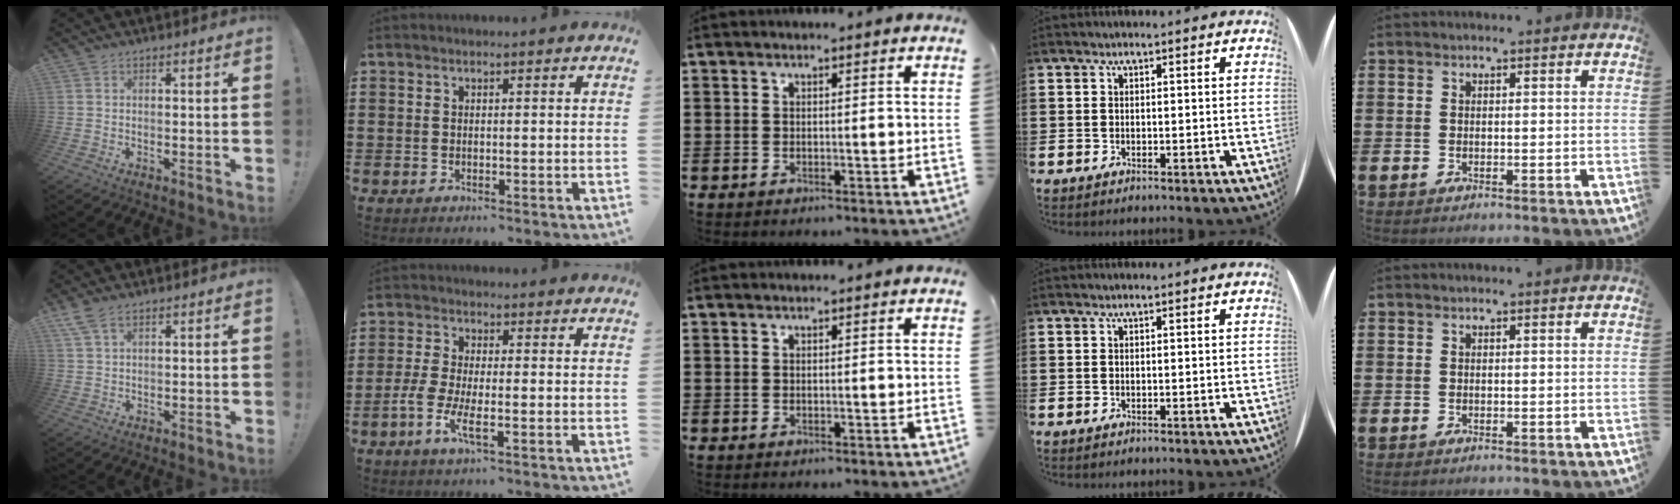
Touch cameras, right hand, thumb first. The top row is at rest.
{"thumb": {"total": 4.8, "force": [3.2, 2.0, 2.9], "torque": [-0.052, -0.010, 0.062]}, "index": {"total": 5.4, "force": [-2.2, 1.5, 4.7], "torque": [-0.108, -0.008, -0.046]}}